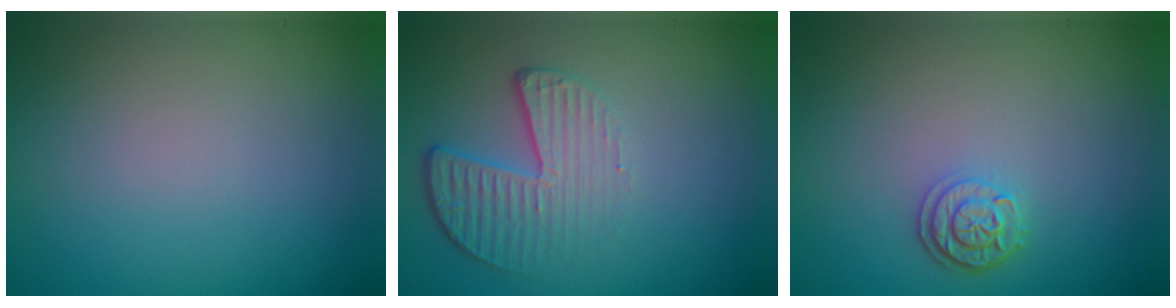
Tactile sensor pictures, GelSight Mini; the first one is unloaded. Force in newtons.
{"total": 4.4, "press": 2.8, "slide": 3.3}
{"total": 2.4, "press": 2.1, "slide": 1.2}